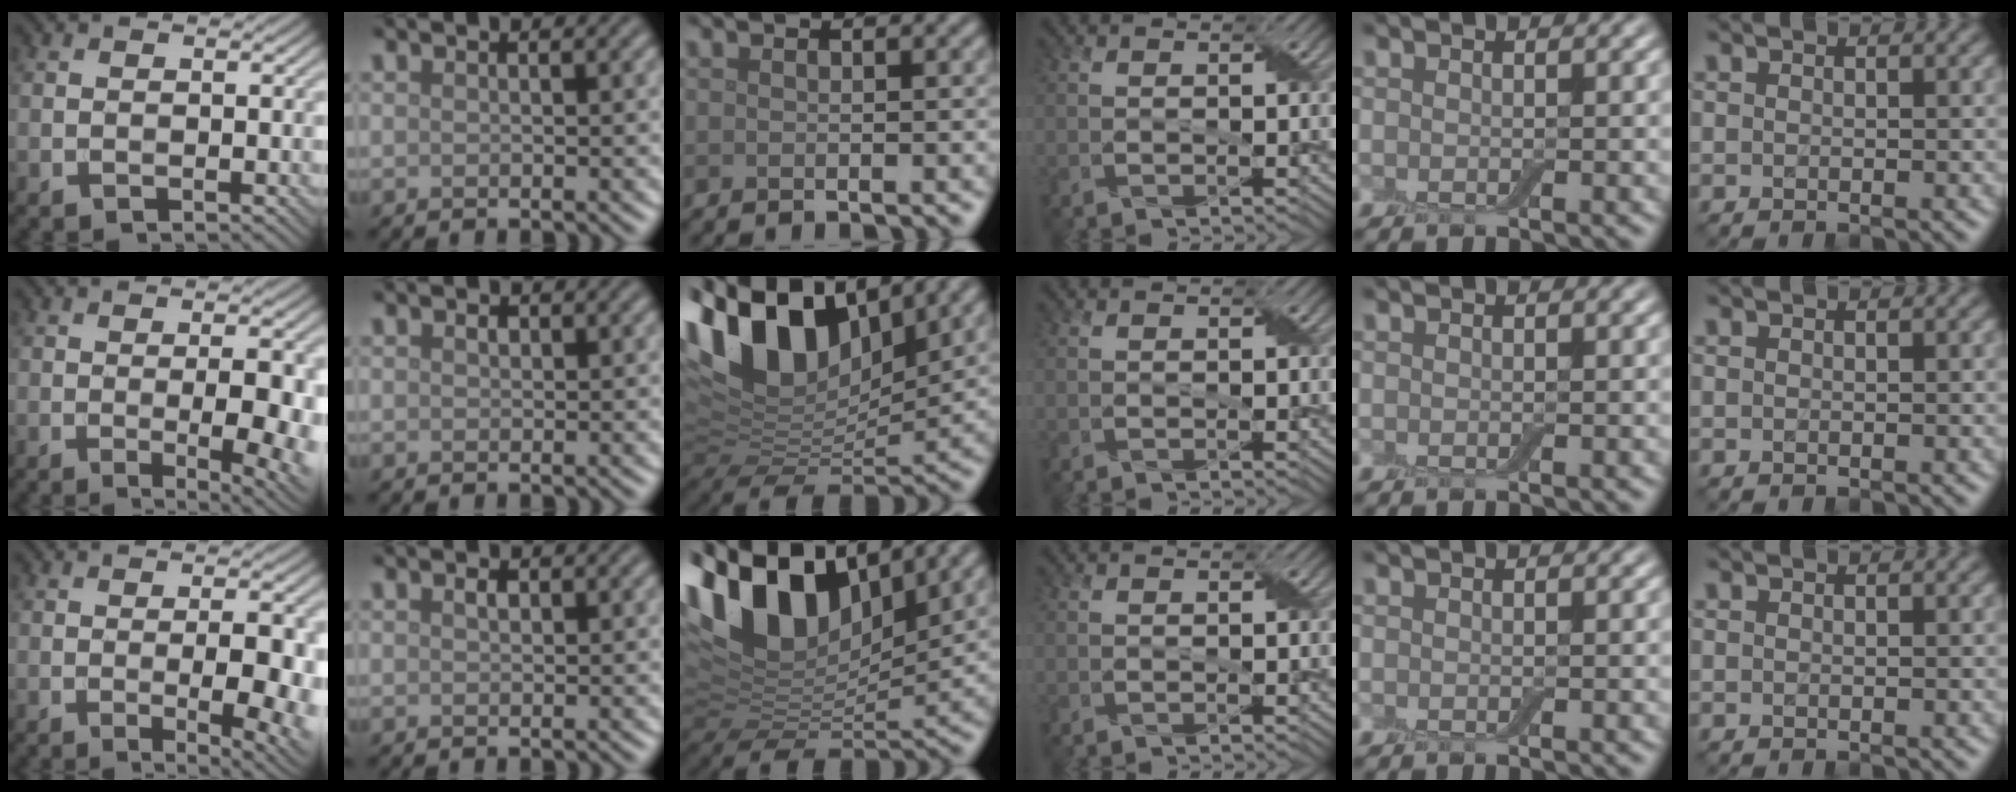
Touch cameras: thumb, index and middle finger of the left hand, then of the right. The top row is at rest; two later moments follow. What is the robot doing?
{"motion": "wrap", "object": "adhesive wrap"}